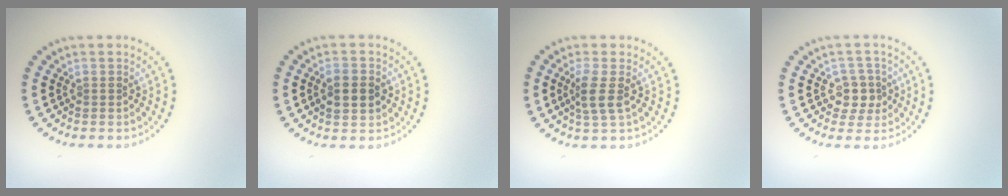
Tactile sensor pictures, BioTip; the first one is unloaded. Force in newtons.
{"total": 2.5, "press": 2.5, "slide": 0.2}
{"total": 2.4, "press": 1.9, "slide": 1.5}
{"total": 2.4, "press": 2.2, "slide": 1.0}